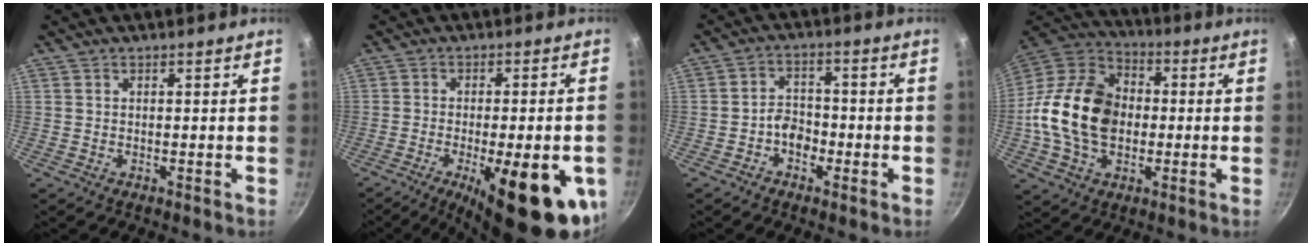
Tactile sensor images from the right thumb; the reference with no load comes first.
{"total": 19.9, "force": [-7.1, 6.4, 17.5], "torque": [-0.215, 0.006, -0.092]}
{"total": 4.6, "force": [-2.0, 3.3, 2.5], "torque": [-0.020, 0.029, -0.039]}
{"total": 19.7, "force": [-1.1, 14.2, 13.6], "torque": [-0.226, 0.032, -0.033]}